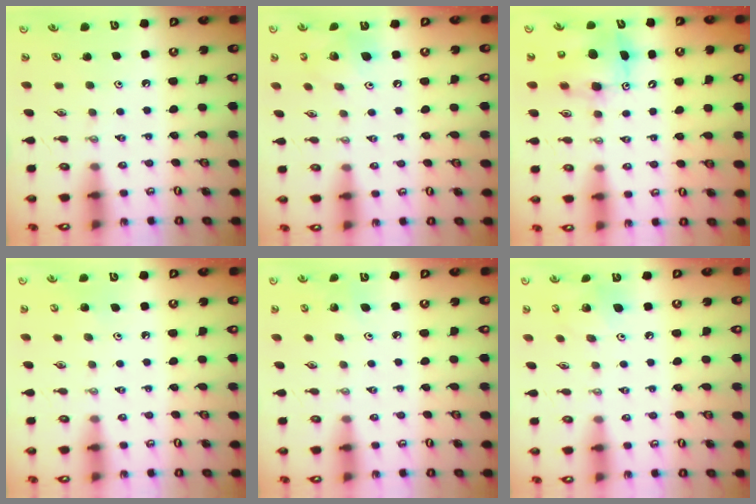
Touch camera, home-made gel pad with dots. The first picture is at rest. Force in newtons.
{"total": 12.2, "press": 12.1, "slide": 2.0}
{"total": 8.1, "press": 7.8, "slide": 2.2}
{"total": 5.4, "press": 5.4, "slide": 0.7}
{"total": 2.8, "press": 2.8, "slide": 0.2}
{"total": 8.7, "press": 8.5, "slide": 1.9}